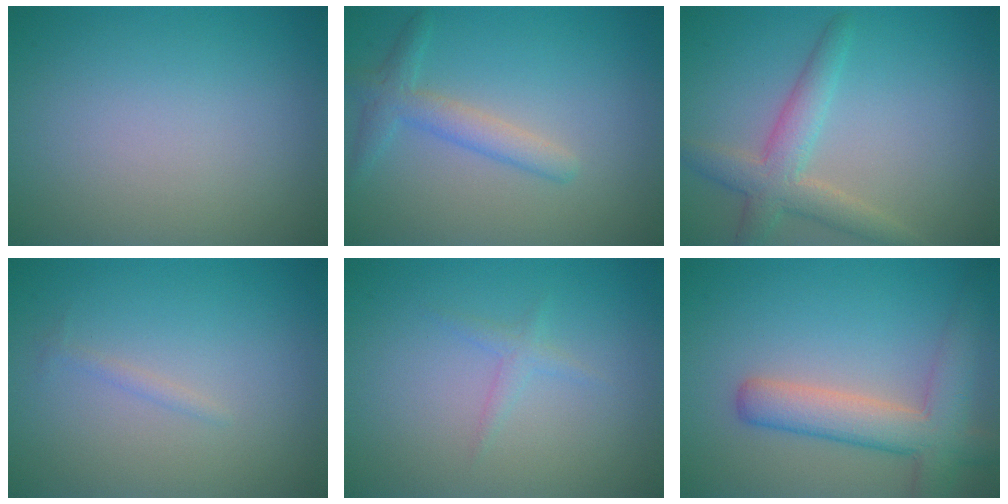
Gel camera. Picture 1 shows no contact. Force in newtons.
{"total": 2.5, "press": 2.5, "slide": 0.1}
{"total": 3.8, "press": 3.8, "slide": 0.2}
{"total": 0.6, "press": 0.6, "slide": 0.0}
{"total": 1.0, "press": 1.0, "slide": 0.1}
{"total": 5.4, "press": 5.4, "slide": 0.3}